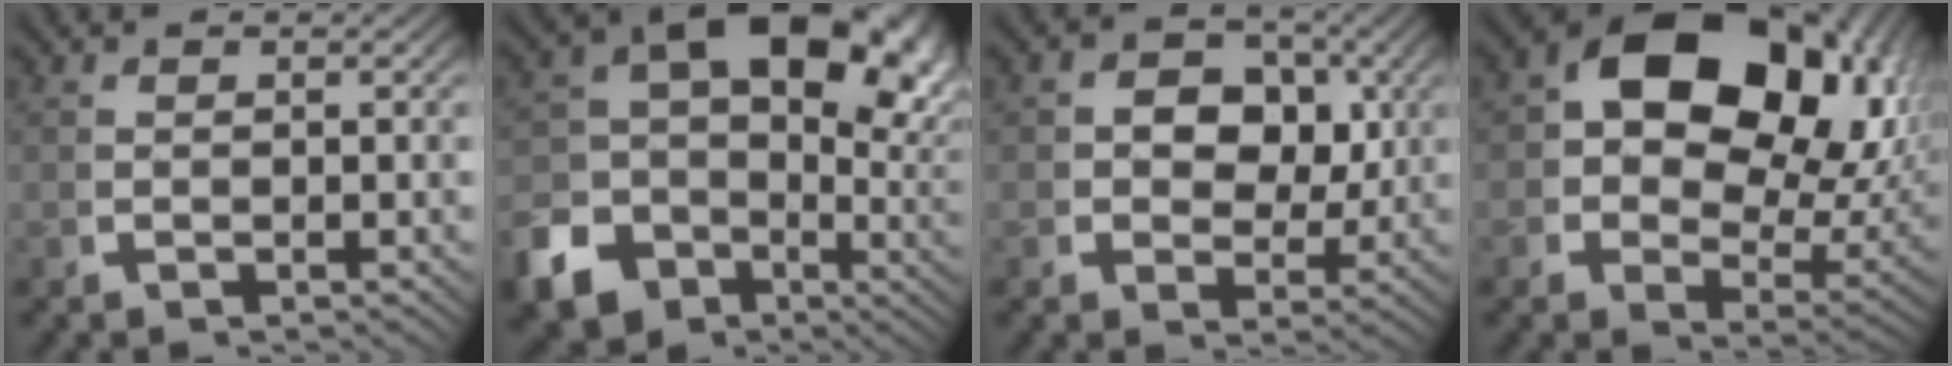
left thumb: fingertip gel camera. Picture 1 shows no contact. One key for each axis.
{"total": 16.6, "fx": -2.2, "fy": 12.6, "fz": 10.5, "tx": -0.170, "ty": -0.019, "tz": -0.045}
{"total": 5.8, "fx": 0.5, "fy": 4.4, "fz": 3.7, "tx": -0.062, "ty": -0.021, "tz": 0.010}
{"total": 17.4, "fx": 3.1, "fy": 11.5, "fz": 12.7, "tx": -0.199, "ty": -0.015, "tz": 0.041}